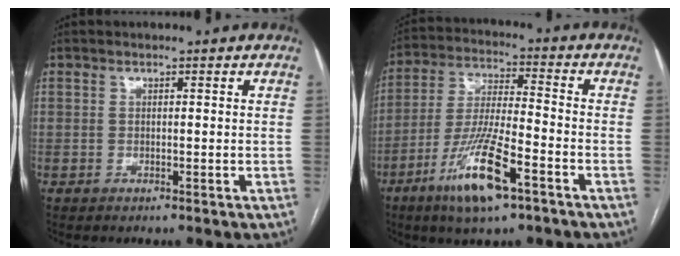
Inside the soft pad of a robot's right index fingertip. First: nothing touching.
{"total": 13.1, "force": [-7.0, 2.0, 10.9], "torque": [-0.219, -0.018, -0.127]}